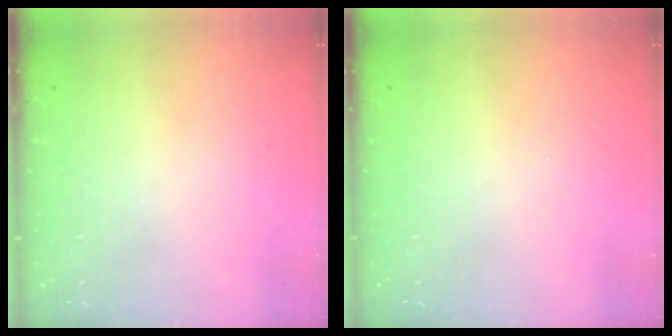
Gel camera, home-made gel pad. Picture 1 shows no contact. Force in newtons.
{"total": 0.0}